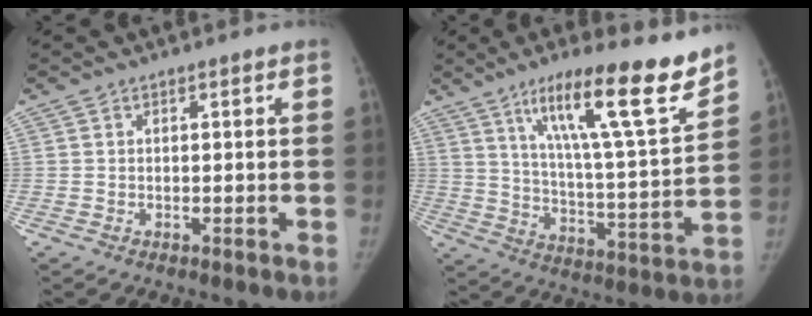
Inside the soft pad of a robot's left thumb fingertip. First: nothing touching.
{"total": 20.4, "force": [13.8, 2.6, 14.9], "torque": [-0.208, -0.070, 0.225]}